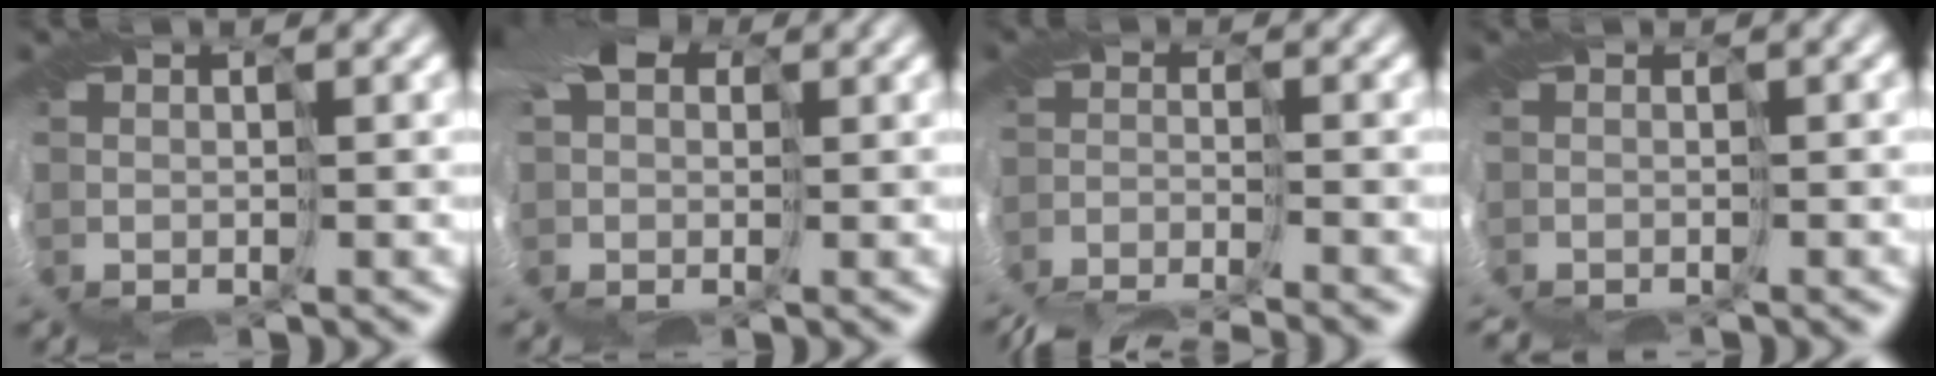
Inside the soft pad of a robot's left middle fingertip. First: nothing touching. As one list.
[{"total": 4.0, "force": [1.5, 3.0, 2.2], "torque": [-0.076, 0.010, 0.029]}, {"total": 9.8, "force": [-9.8, 0.2, 0.8], "torque": [-0.032, -0.035, -0.139]}, {"total": 3.4, "force": [-3.0, -1.3, -0.9], "torque": [0.003, -0.020, -0.030]}]